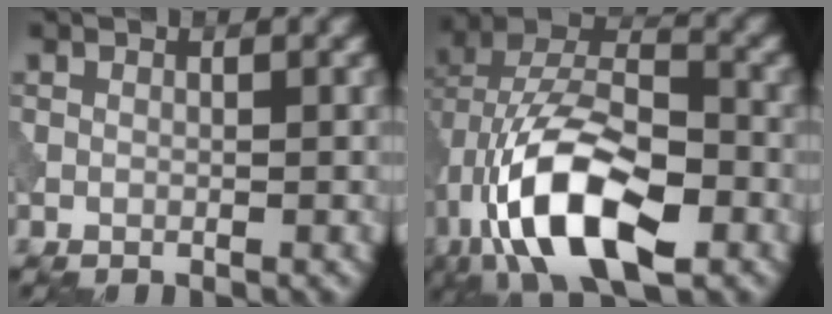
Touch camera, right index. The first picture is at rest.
{"total": 13.3, "force": [-5.4, 6.3, 10.4], "torque": [-0.199, 0.002, -0.102]}